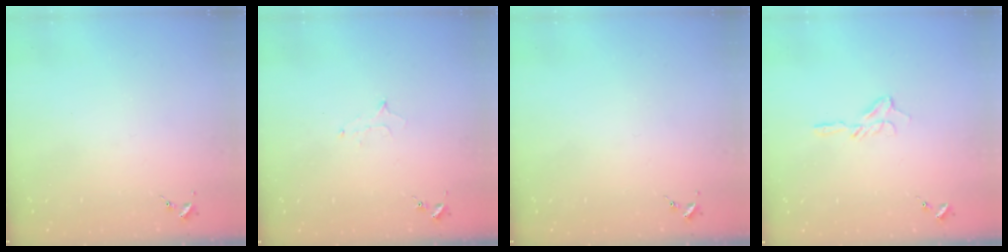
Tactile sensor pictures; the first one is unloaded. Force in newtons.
{"total": 5.8, "press": 5.7, "slide": 0.6}
{"total": 0.0}
{"total": 6.9, "press": 6.9, "slide": 0.7}